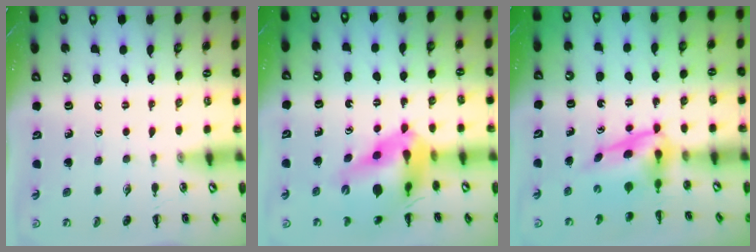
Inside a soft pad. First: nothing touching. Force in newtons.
{"total": 14.4, "press": 13.8, "slide": 4.3}
{"total": 6.4, "press": 6.3, "slide": 1.2}